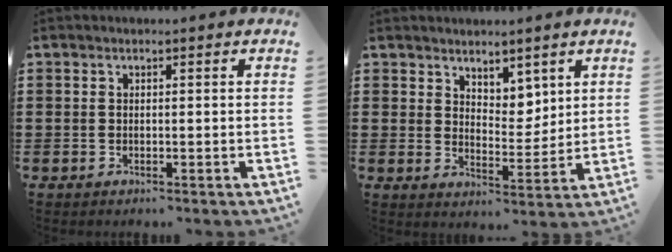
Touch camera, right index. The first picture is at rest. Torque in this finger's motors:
{"motor_torque": [0.01, 0.40, 0.20, 0.03]}